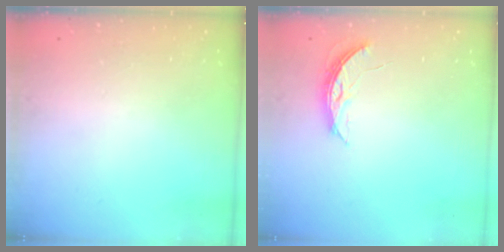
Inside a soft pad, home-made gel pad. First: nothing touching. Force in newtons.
{"total": 4.6, "press": 4.5, "slide": 0.4}